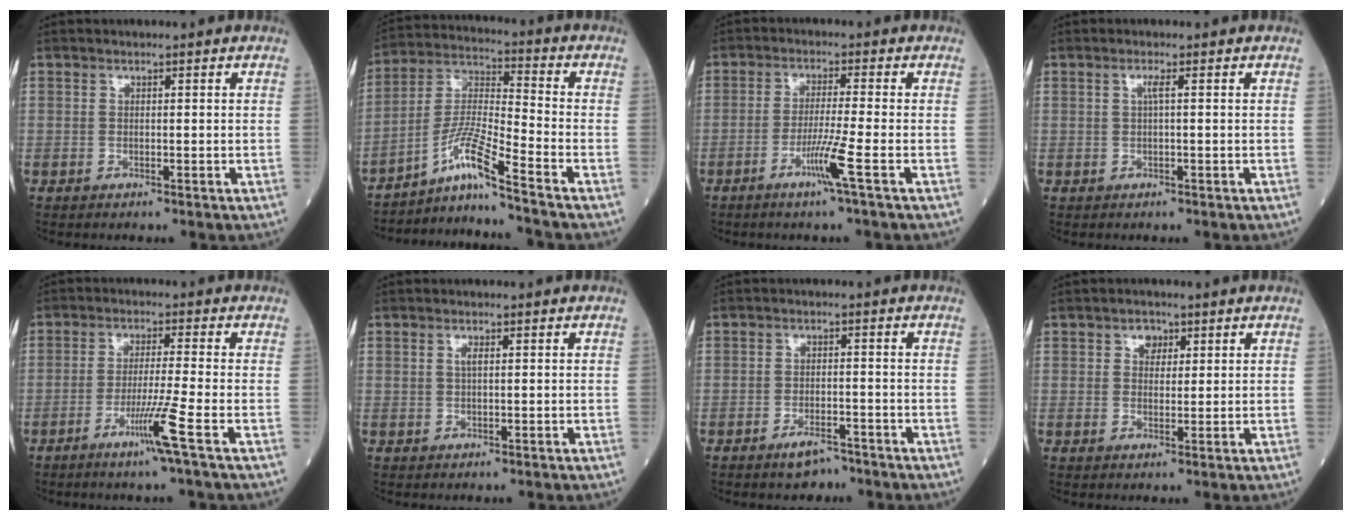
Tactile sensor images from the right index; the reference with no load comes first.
{"total": 8.9, "force": [-6.9, -2.0, 5.3], "torque": [-0.118, -0.005, -0.127]}
{"total": 5.3, "force": [-2.5, -1.4, 4.4], "torque": [-0.087, -0.013, -0.054]}
{"total": 1.1, "force": [0.2, -0.2, 1.1], "torque": [-0.023, 0.002, 0.002]}
{"total": 6.1, "force": [-3.1, -1.9, 4.9], "torque": [-0.091, -0.016, -0.064]}
{"total": 1.1, "force": [0.3, 0.2, 1.0], "torque": [-0.024, 0.001, 0.005]}
{"total": 3.4, "force": [-2.7, 1.4, 1.6], "torque": [-0.029, 0.000, -0.040]}
{"total": 2.3, "force": [1.2, 1.7, 1.1], "torque": [-0.014, 0.004, 0.016]}